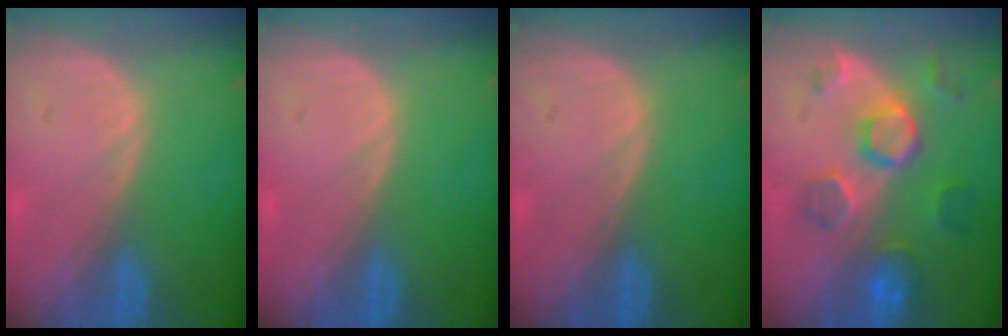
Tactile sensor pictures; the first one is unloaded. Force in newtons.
{"total": 0.0}
{"total": 0.0}
{"total": 8.6, "press": 7.7, "slide": 3.8}